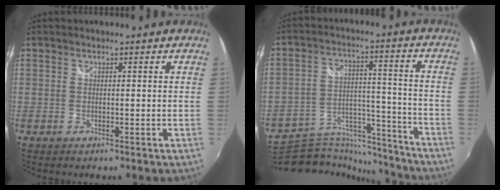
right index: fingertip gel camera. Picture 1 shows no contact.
{"total": 17.9, "force": [-16.2, 6.0, 4.5], "torque": [-0.084, 0.041, -0.242]}